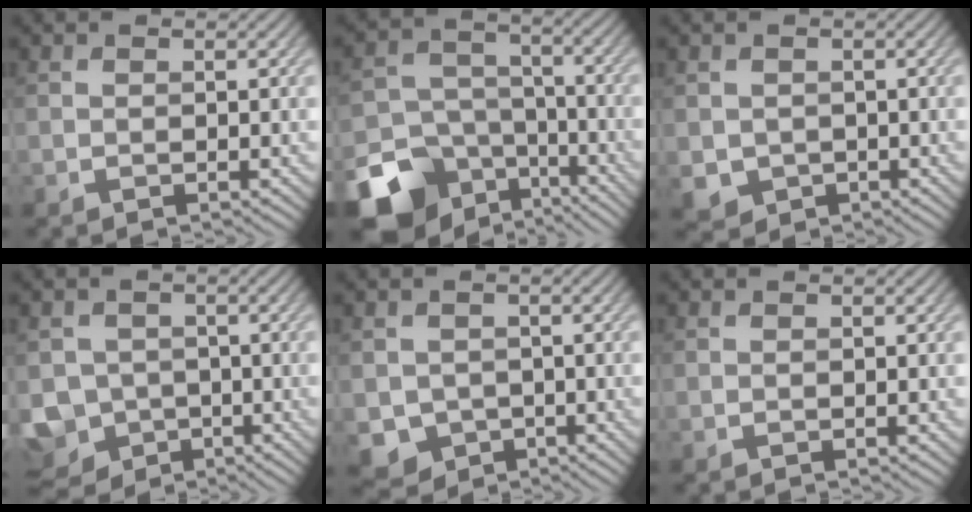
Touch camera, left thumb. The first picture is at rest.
{"total": 15.0, "force": [-9.5, 10.3, 5.5], "torque": [-0.152, -0.046, -0.140]}
{"total": 2.7, "force": [-0.4, 2.6, 0.7], "torque": [-0.033, -0.021, -0.007]}
{"total": 7.4, "force": [-3.1, 6.3, 2.5], "torque": [-0.068, -0.025, -0.061]}
{"total": 4.3, "force": [-1.2, 3.9, 1.4], "torque": [-0.040, -0.023, -0.024]}
{"total": 0.0}